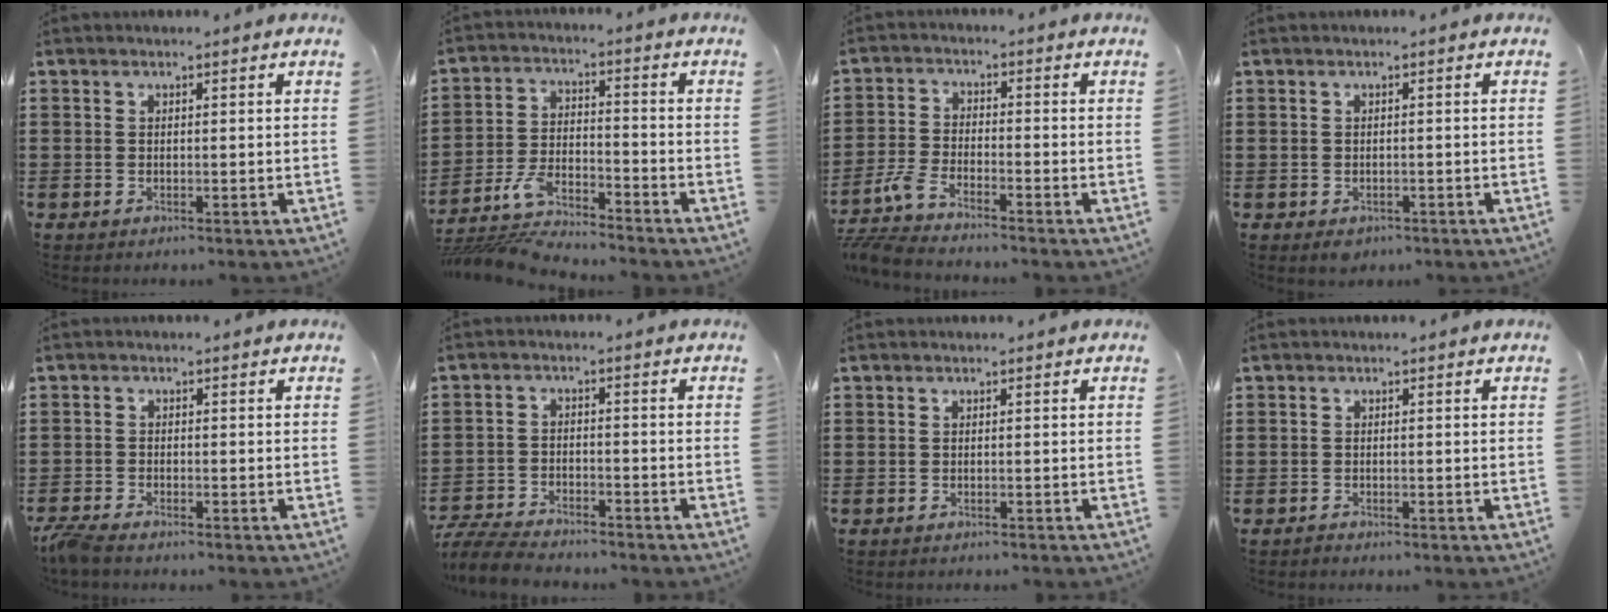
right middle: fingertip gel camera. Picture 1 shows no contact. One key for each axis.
{"total": 6.6, "fx": -5.9, "fy": 1.3, "fz": 2.6, "tx": -0.075, "ty": -0.008, "tz": -0.121}
{"total": 4.8, "fx": -4.2, "fy": 0.7, "fz": 2.2, "tx": -0.079, "ty": -0.016, "tz": -0.091}
{"total": 0.7, "fx": -0.5, "fy": 0.4, "fz": 0.1, "tx": -0.003, "ty": 0.000, "tz": -0.011}
{"total": 2.7, "fx": -2.4, "fy": 0.3, "fz": 1.1, "tx": -0.039, "ty": -0.006, "tz": -0.054}
{"total": 6.2, "fx": -6.0, "fy": 1.0, "fz": 1.3, "tx": -0.040, "ty": 0.006, "tz": -0.122}
{"total": 0.6, "fx": -0.6, "fy": -0.1, "fz": -0.1, "tx": 0.000, "ty": -0.001, "tz": -0.012}
{"total": 0.9, "fx": -0.8, "fy": 0.3, "fz": -0.1, "tx": 0.000, "ty": 0.001, "tz": -0.017}